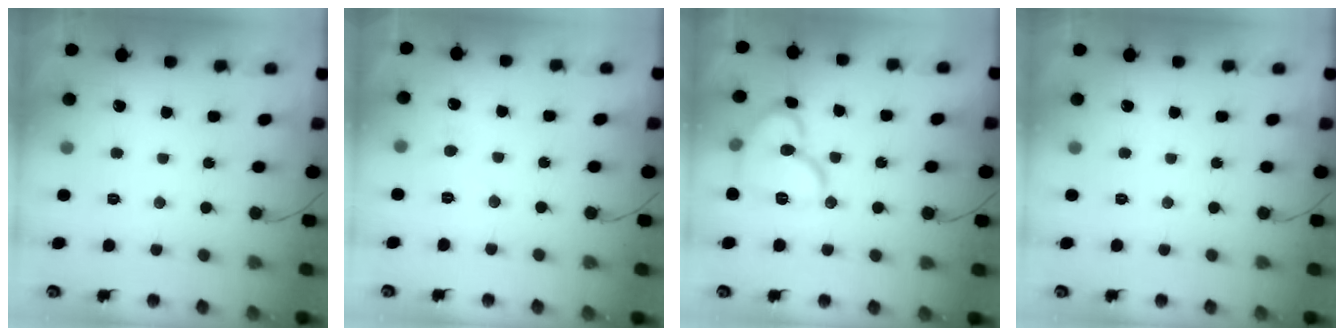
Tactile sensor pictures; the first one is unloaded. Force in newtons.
{"total": 4.5, "press": 4.4, "slide": 0.3}
{"total": 12.4, "press": 12.4, "slide": 0.5}
{"total": 0.0}